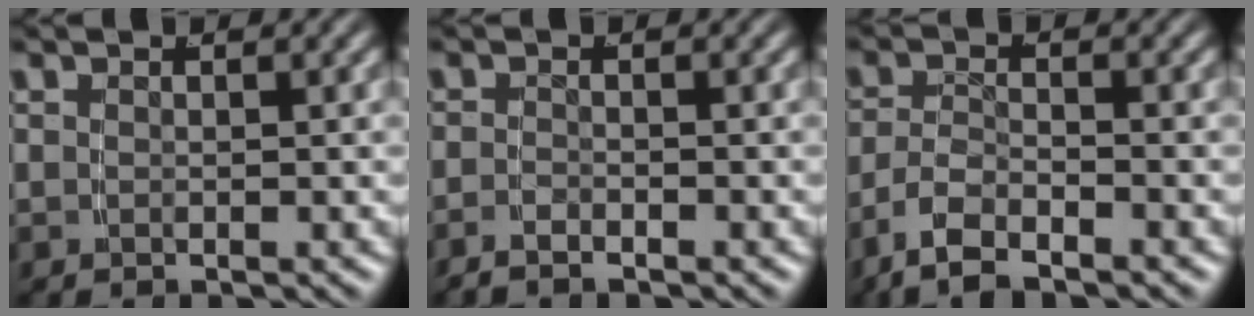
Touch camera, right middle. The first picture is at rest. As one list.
[{"total": 1.5, "force": [-1.4, 0.3, 0.4], "torque": [-0.015, -0.006, -0.025]}, {"total": 4.7, "force": [-2.8, 2.6, 2.7], "torque": [-0.071, -0.019, -0.041]}]